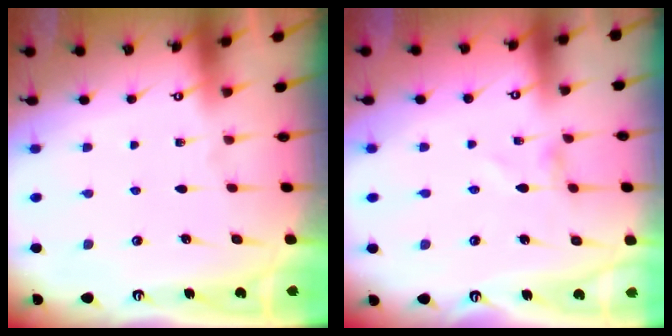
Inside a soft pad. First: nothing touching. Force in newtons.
{"total": 0.0}